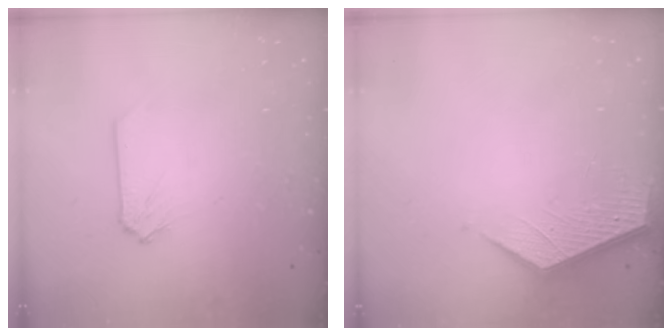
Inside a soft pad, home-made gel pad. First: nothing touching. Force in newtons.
{"total": 3.6, "press": 3.6, "slide": 0.4}